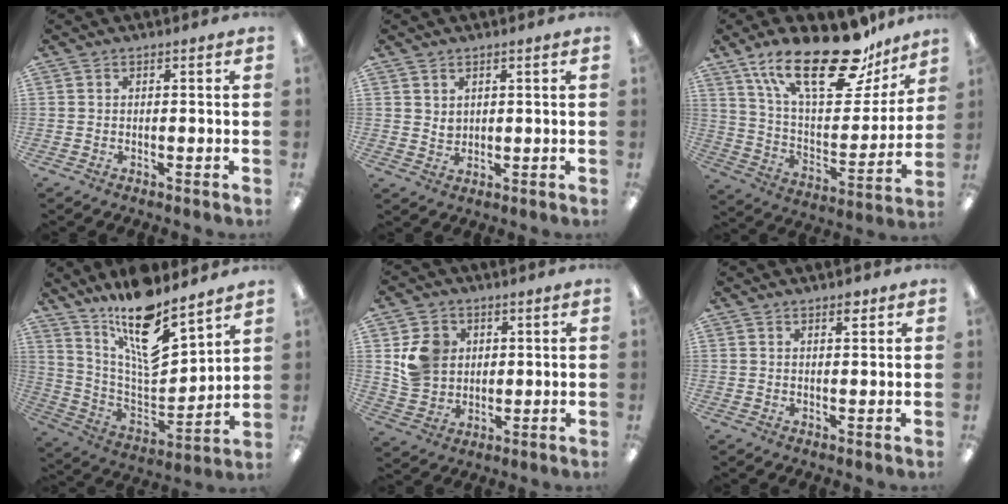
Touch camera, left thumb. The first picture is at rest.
{"total": 2.4, "force": [1.6, 1.7, 0.4], "torque": [-0.002, -0.005, 0.029]}
{"total": 26.6, "force": [18.0, 10.0, 16.8], "torque": [-0.262, -0.110, 0.306]}
{"total": 16.9, "force": [12.7, 5.1, 9.8], "torque": [-0.178, -0.098, 0.221]}
{"total": 8.9, "force": [3.0, 7.8, 3.0], "torque": [-0.059, 0.003, 0.065]}
{"total": 2.3, "force": [1.7, 0.7, 1.3], "torque": [-0.012, -0.007, 0.027]}